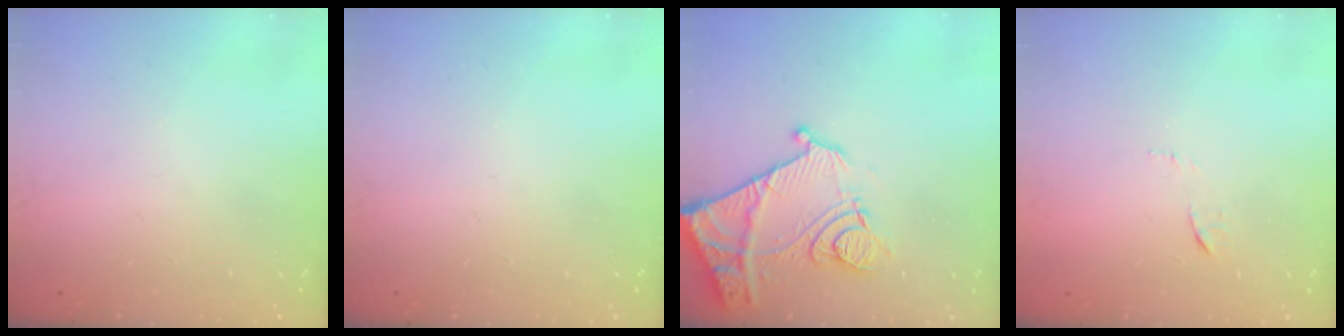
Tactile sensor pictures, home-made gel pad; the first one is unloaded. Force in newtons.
{"total": 0.0}
{"total": 14.3, "press": 14.3, "slide": 1.4}
{"total": 6.5, "press": 6.5, "slide": 0.5}